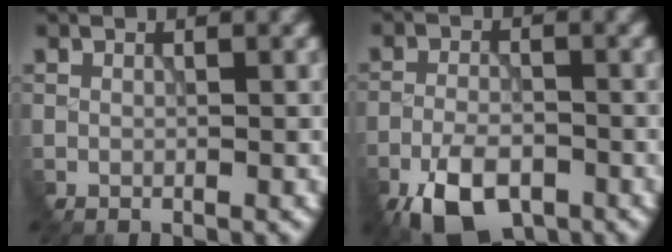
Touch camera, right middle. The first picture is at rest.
{"total": 5.9, "force": [-4.2, 2.5, 3.3], "torque": [-0.059, -0.010, -0.081]}